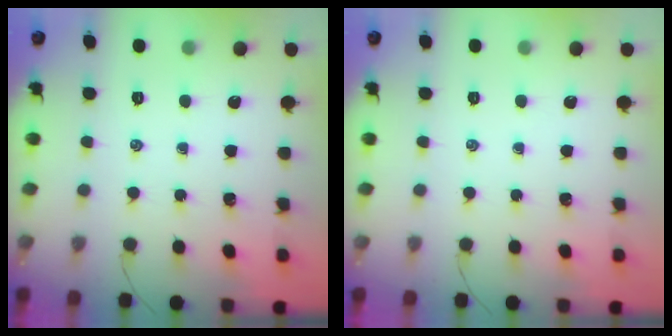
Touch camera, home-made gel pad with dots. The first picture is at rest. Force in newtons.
{"total": 0.0}